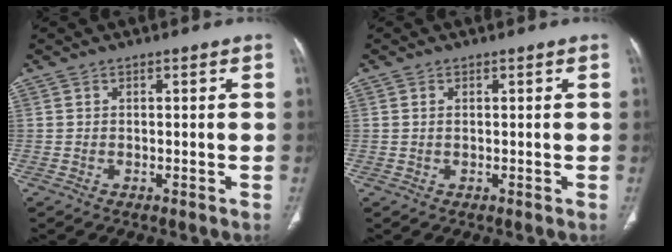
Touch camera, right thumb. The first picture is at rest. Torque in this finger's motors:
{"motor_torque": [-0.34, -0.03, -0.56, 0.22, 0.07]}